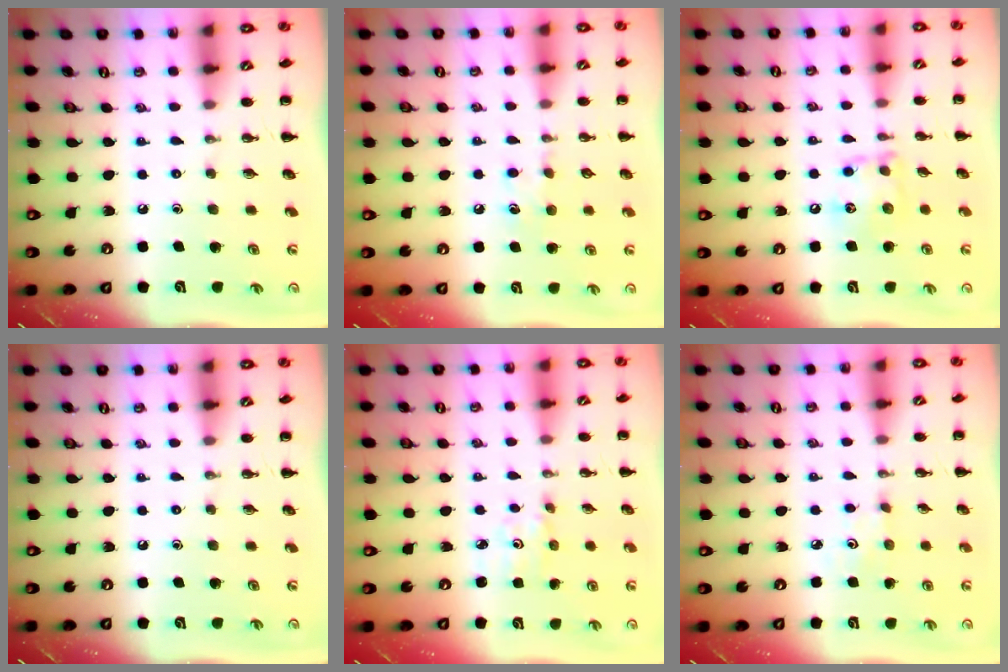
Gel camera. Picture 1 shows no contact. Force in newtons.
{"total": 5.5, "press": 5.2, "slide": 1.7}
{"total": 10.2, "press": 10.2, "slide": 0.6}
{"total": 0.0}
{"total": 1.9, "press": 1.9, "slide": 0.4}
{"total": 2.8, "press": 2.7, "slide": 0.8}